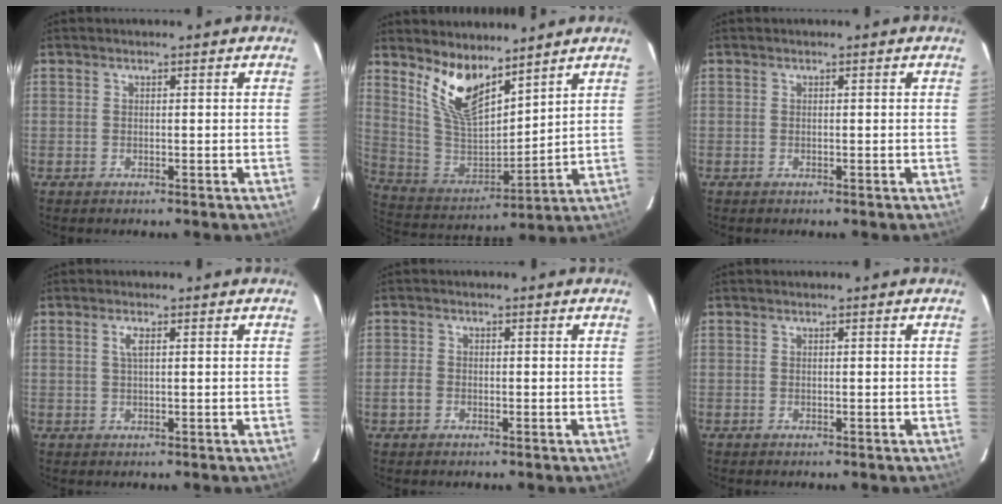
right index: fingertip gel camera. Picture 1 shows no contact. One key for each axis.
{"total": 13.1, "fx": 9.3, "fy": 4.8, "fz": 7.9, "tx": -0.157, "ty": -0.010, "tz": 0.193}
{"total": 0.0}
{"total": 1.6, "fx": 0.6, "fy": 0.3, "fz": 1.5, "tx": -0.030, "ty": 0.002, "tz": 0.010}
{"total": 2.2, "fx": -1.0, "fy": 1.8, "fz": 0.7, "tx": -0.018, "ty": 0.003, "tz": -0.020}
{"total": 0.0}